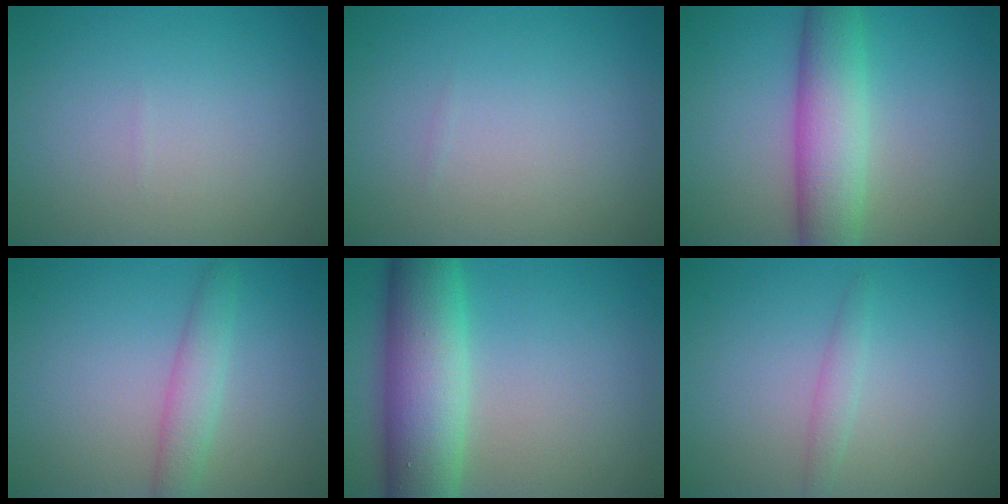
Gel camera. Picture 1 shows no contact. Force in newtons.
{"total": 0.0}
{"total": 5.9, "press": 5.9, "slide": 0.3}
{"total": 2.6, "press": 2.6, "slide": 0.1}
{"total": 9.8, "press": 9.8, "slide": 0.3}
{"total": 1.3, "press": 1.3, "slide": 0.1}